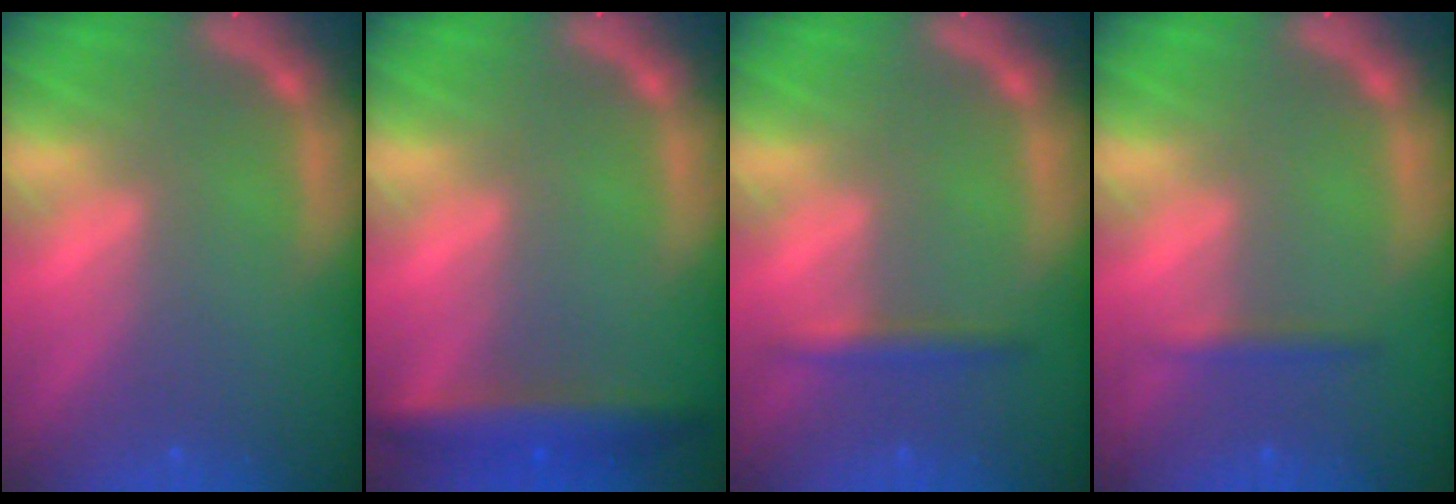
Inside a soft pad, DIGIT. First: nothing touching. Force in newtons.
{"total": 4.5}
{"total": 1.9}
{"total": 1.4}